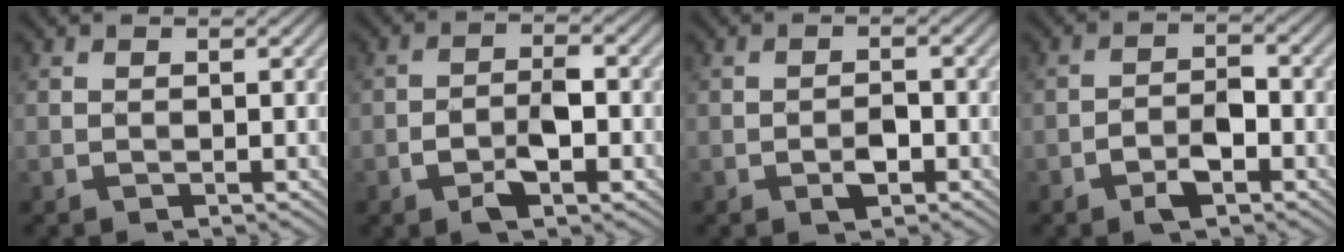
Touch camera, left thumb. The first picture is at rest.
{"total": 4.8, "force": [-2.1, 2.1, 3.8], "torque": [-0.066, 0.005, -0.040]}
{"total": 2.3, "force": [-1.1, 1.2, 1.6], "torque": [-0.024, 0.003, -0.021]}
{"total": 4.2, "force": [-2.2, 1.9, 2.9], "torque": [-0.047, 0.006, -0.044]}